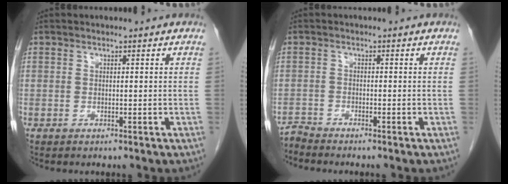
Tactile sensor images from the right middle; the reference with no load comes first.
{"total": 2.1, "force": [-1.9, -0.7, -0.5], "torque": [0.008, -0.013, -0.040]}